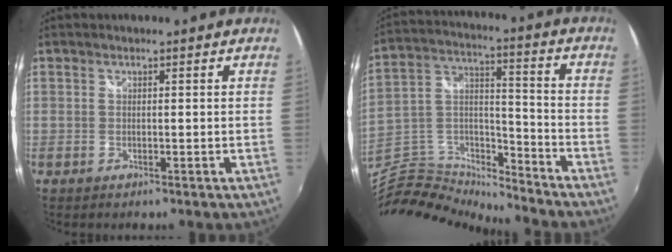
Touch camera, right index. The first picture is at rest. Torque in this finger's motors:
{"motor_torque": [0.66, -0.65, -0.06, -0.02]}